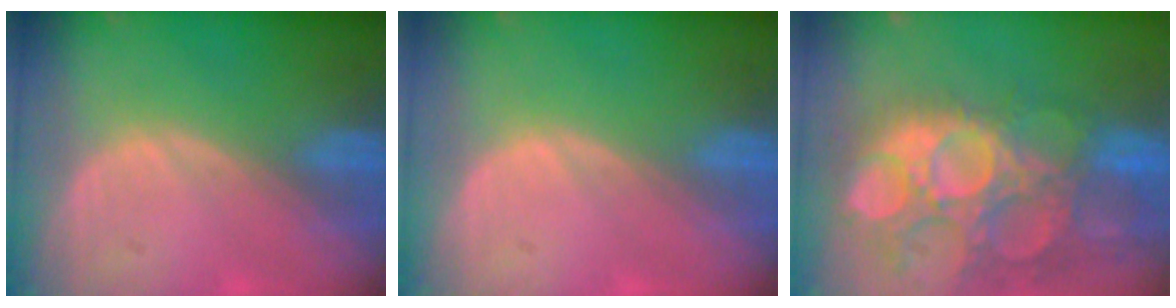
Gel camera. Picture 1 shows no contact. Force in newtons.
{"total": 0.0}
{"total": 15.1, "press": 12.6, "slide": 8.4}